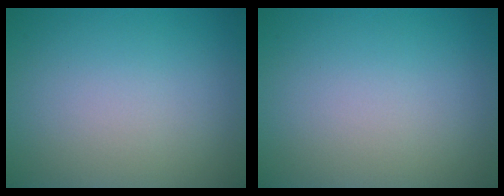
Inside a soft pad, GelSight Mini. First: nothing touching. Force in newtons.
{"total": 0.0}